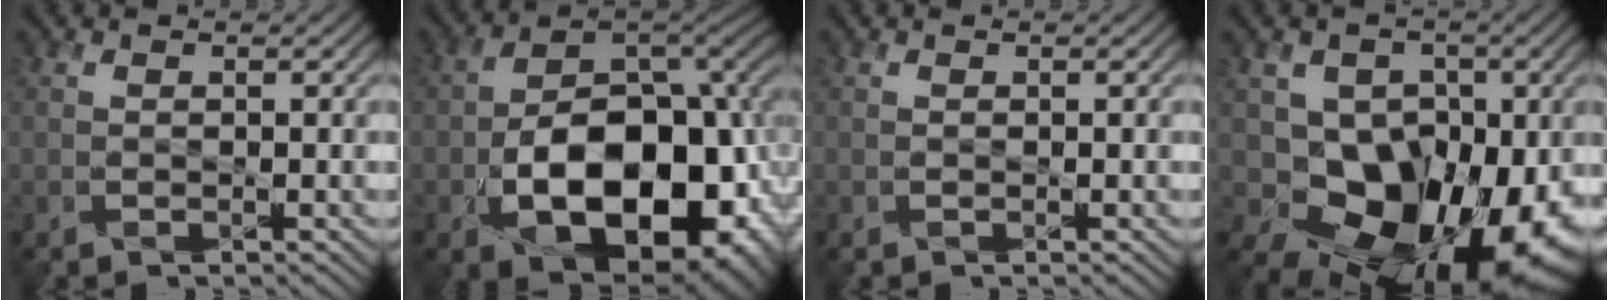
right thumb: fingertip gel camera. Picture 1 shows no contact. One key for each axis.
{"total": 18.9, "fx": -5.7, "fy": 11.8, "fz": 13.7, "tx": -0.202, "ty": -0.044, "tz": -0.076}
{"total": 0.0}
{"total": 15.2, "fx": -2.4, "fy": 11.5, "fz": 9.7, "tx": -0.131, "ty": -0.029, "tz": -0.044}